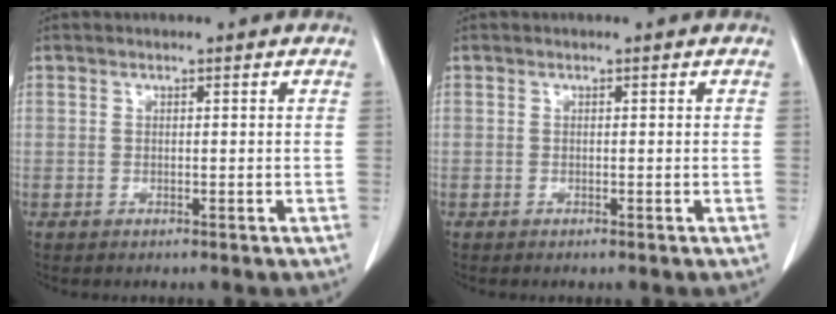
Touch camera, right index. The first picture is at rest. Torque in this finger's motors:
{"motor_torque": [-0.07, 0.01, -0.20, -0.02]}